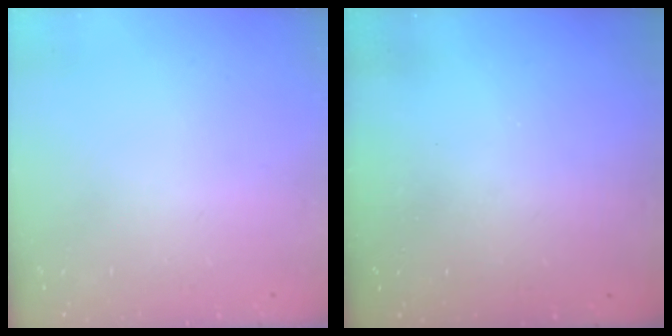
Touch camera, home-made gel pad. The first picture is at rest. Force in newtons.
{"total": 2.9, "press": 2.9, "slide": 0.3}